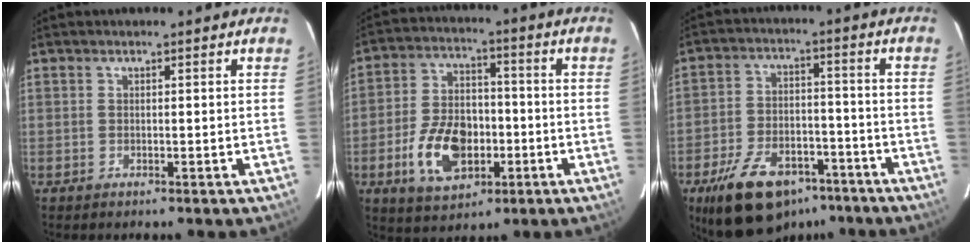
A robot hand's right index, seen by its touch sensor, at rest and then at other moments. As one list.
[{"total": 13.7, "force": [-4.4, 8.7, 9.6], "torque": [-0.200, 0.009, -0.065]}, {"total": 17.1, "force": [-11.2, 9.1, 9.2], "torque": [-0.192, -0.003, -0.171]}]